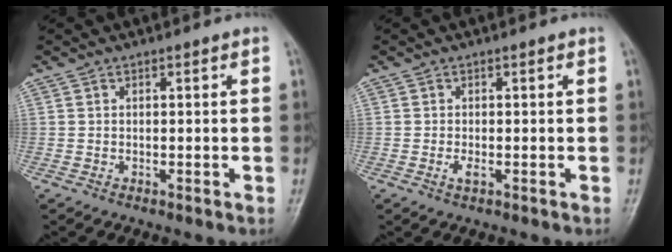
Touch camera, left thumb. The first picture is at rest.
{"total": 1.6, "force": [-0.2, 0.6, 1.5], "torque": [-0.024, -0.001, -0.003]}